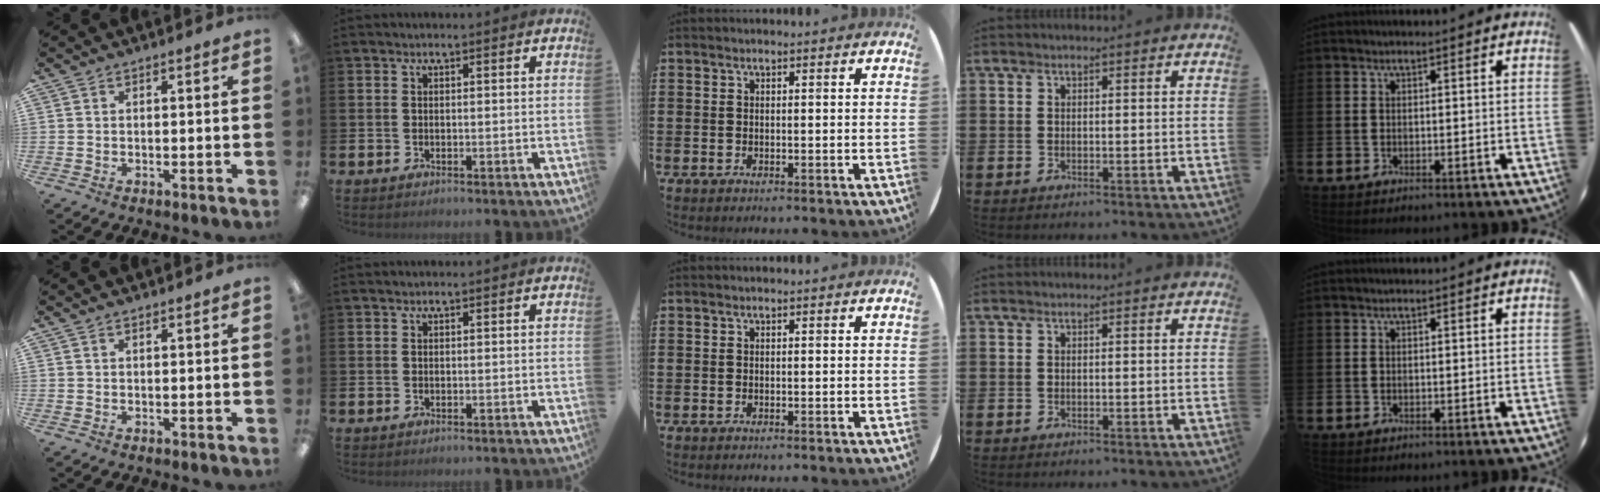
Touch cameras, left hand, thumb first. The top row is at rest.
{"thumb": {"total": 0.6, "force": [0.4, 0.1, 0.3], "torque": [-0.007, 0.002, 0.007]}}